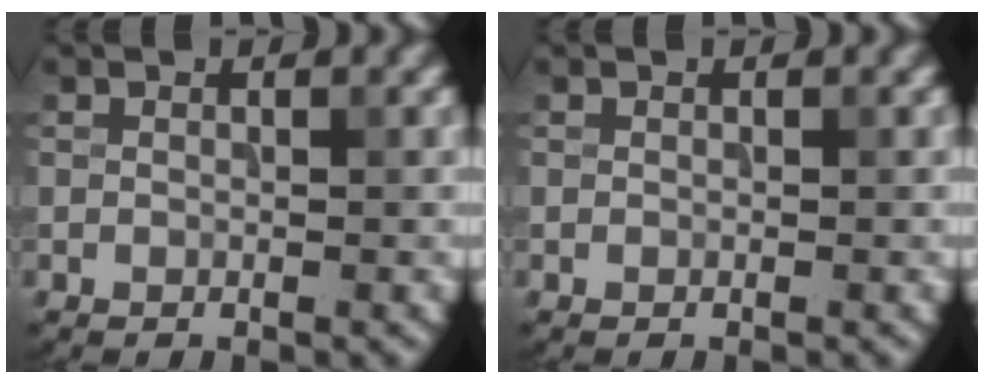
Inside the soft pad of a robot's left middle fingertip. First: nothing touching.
{"total": 0.0}